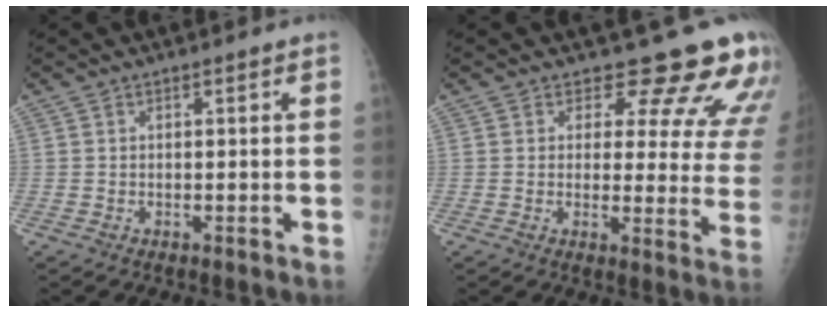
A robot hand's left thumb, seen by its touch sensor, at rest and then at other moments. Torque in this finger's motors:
{"motor_torque": [0.38, 0.48, -0.20, -0.26, 0.10]}